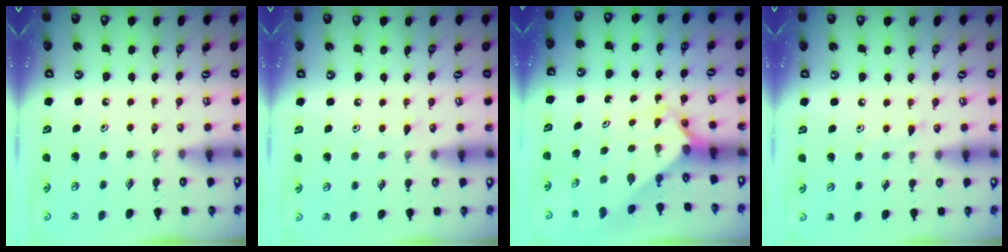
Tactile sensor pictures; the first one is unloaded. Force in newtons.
{"total": 6.1, "press": 6.1, "slide": 0.7}
{"total": 2.3, "press": 2.3, "slide": 0.1}
{"total": 6.2, "press": 6.2, "slide": 0.7}